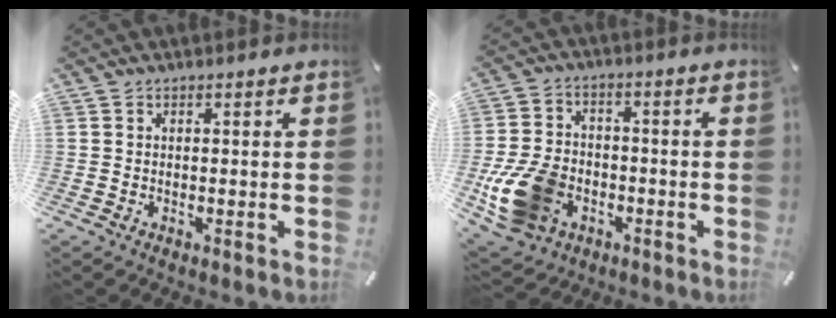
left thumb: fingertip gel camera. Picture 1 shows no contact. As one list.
[{"total": 14.3, "force": [-4.7, 10.6, 8.4], "torque": [-0.177, 0.027, -0.082]}]